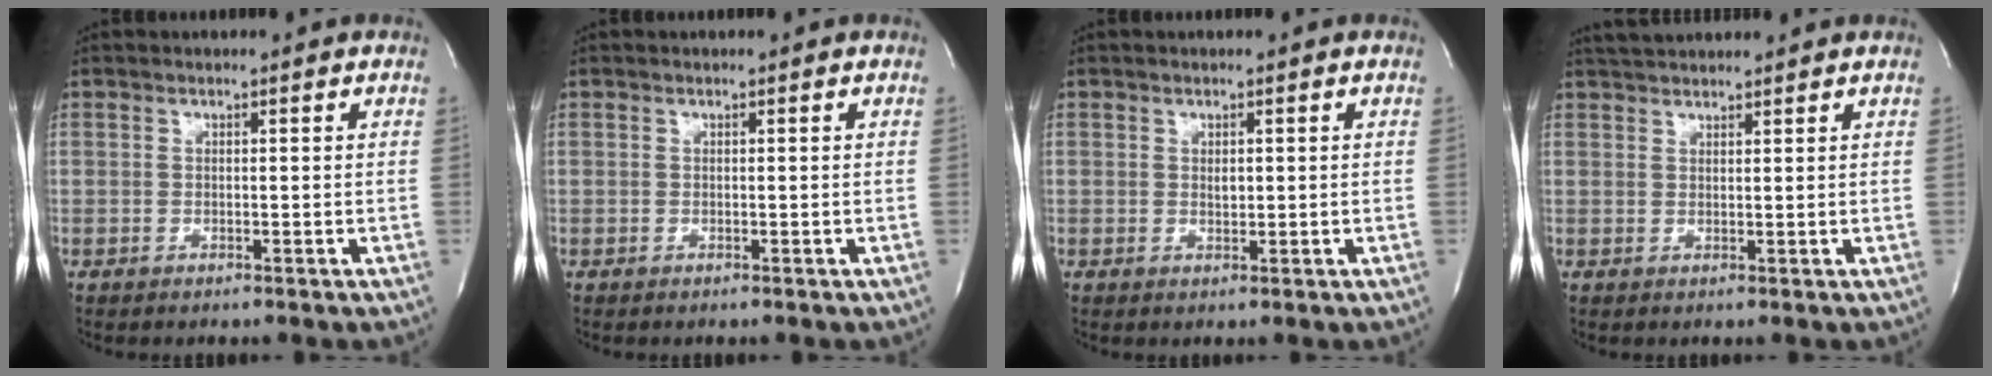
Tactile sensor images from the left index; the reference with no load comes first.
{"total": 0.0}
{"total": 0.9, "force": [0.0, 0.5, 0.7], "torque": [-0.011, -0.007, 0.001]}
{"total": 4.1, "force": [3.9, 0.3, 1.2], "torque": [-0.023, 0.028, 0.069]}